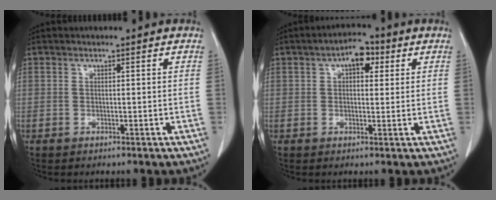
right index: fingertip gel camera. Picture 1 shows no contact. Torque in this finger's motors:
{"motor_torque": [0.50, 0.24, 0.04, 0.03]}